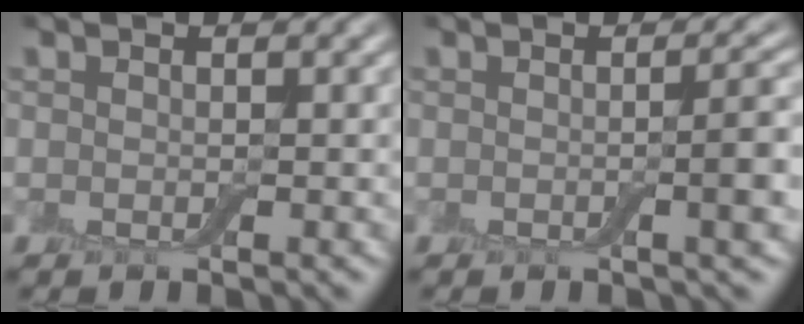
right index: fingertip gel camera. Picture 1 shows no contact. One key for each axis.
{"total": 2.9, "fx": -0.2, "fy": 0.6, "fz": 2.8, "tx": -0.033, "ty": 0.005, "tz": -0.007}